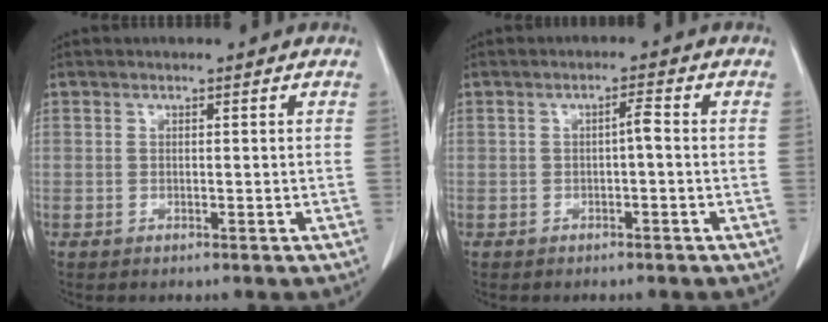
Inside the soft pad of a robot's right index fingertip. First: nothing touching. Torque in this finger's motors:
{"motor_torque": [0.28, -0.21, 0.01, 0.03]}